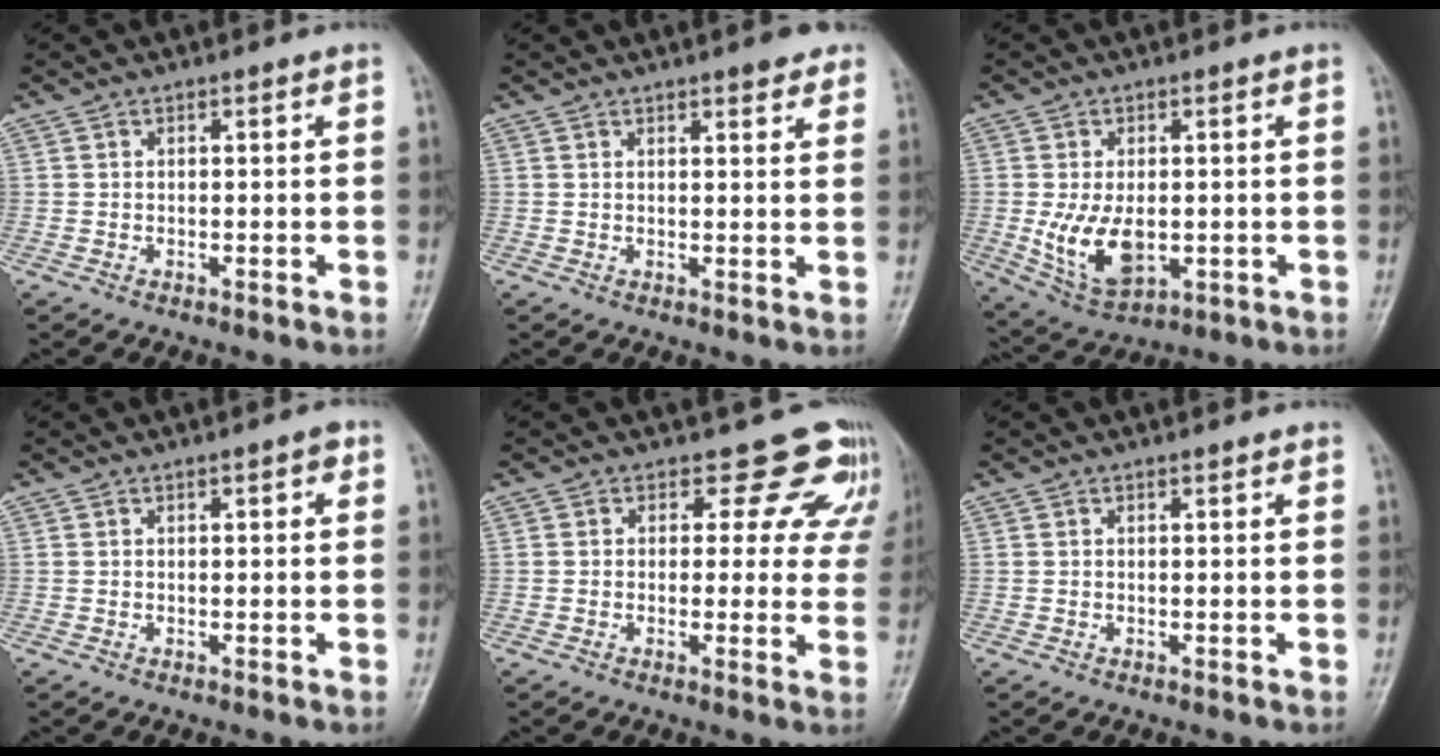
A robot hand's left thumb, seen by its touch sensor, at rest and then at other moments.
{"total": 4.4, "force": [3.3, 1.1, 2.7], "torque": [-0.018, -0.010, 0.036]}
{"total": 9.5, "force": [-0.8, 5.5, 7.7], "torque": [-0.134, -0.014, 0.002]}
{"total": 1.5, "force": [0.7, 0.5, 1.3], "torque": [-0.015, 0.000, 0.008]}
{"total": 9.1, "force": [7.5, 4.8, 1.5], "torque": [0.040, -0.039, 0.058]}
{"total": 0.7, "force": [0.6, 0.1, 0.3], "torque": [-0.005, -0.002, 0.008]}